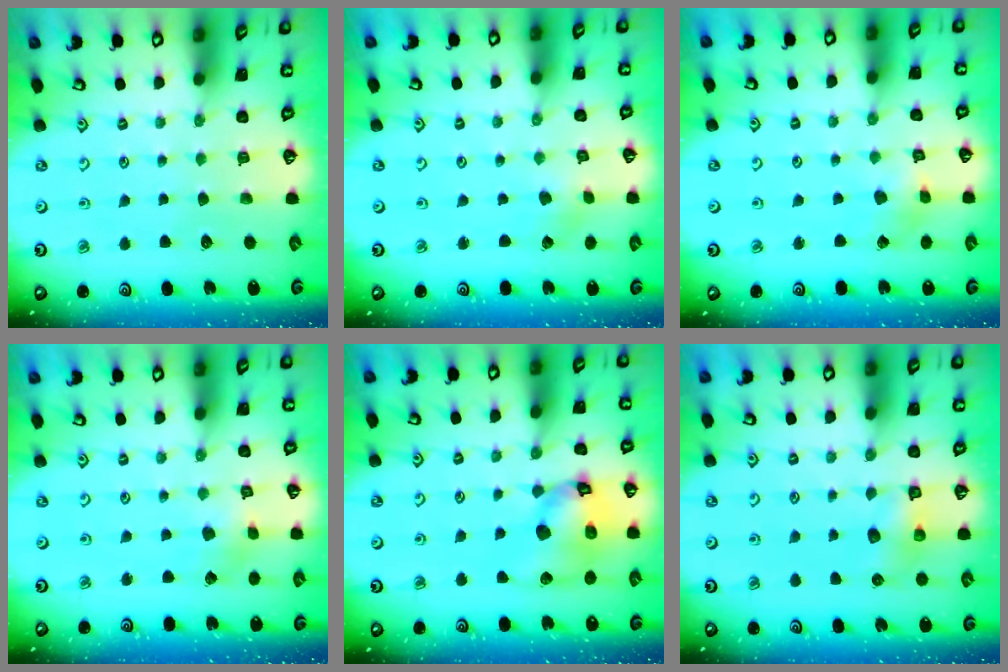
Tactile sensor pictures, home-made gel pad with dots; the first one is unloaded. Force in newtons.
{"total": 0.8, "press": 0.8, "slide": 0.1}
{"total": 2.5, "press": 2.5, "slide": 0.3}
{"total": 3.6, "press": 3.6, "slide": 0.2}
{"total": 14.8, "press": 14.7, "slide": 1.7}
{"total": 7.4, "press": 7.4, "slide": 0.2}